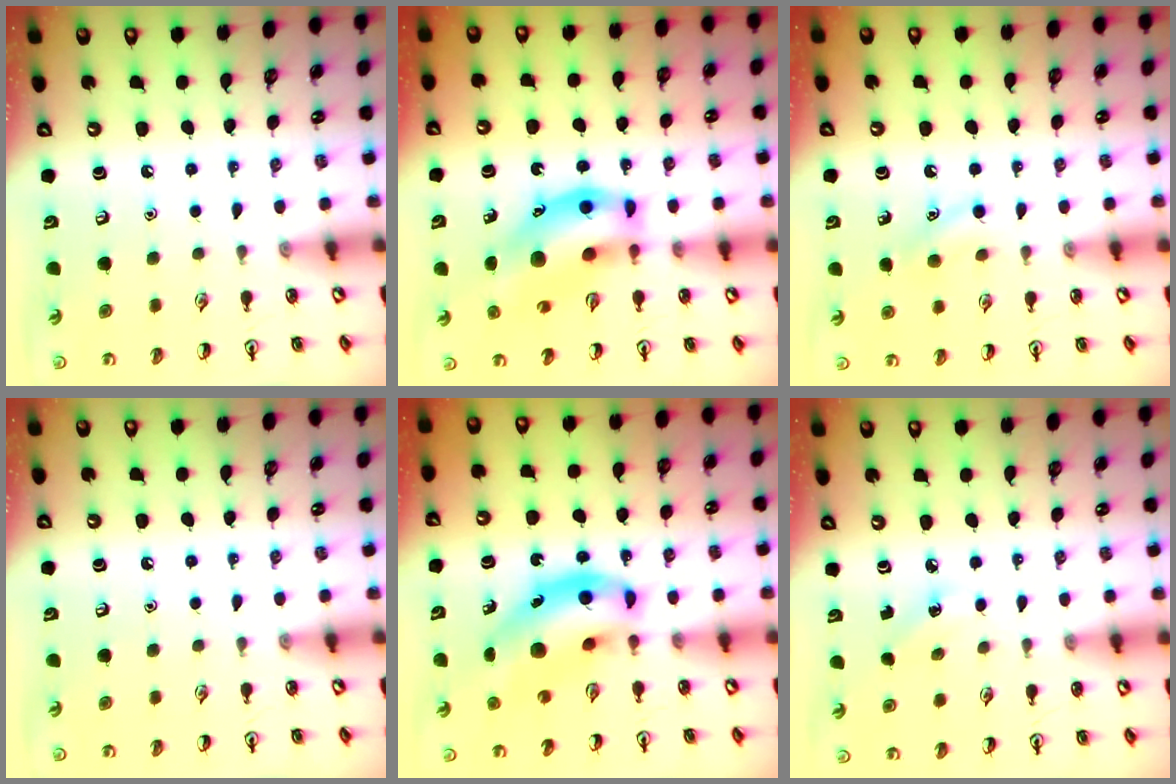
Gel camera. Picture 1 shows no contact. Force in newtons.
{"total": 14.8, "press": 14.3, "slide": 3.9}
{"total": 7.3, "press": 7.1, "slide": 1.7}
{"total": 0.0}
{"total": 11.9, "press": 11.4, "slide": 3.3}
{"total": 2.4, "press": 2.3, "slide": 0.9}